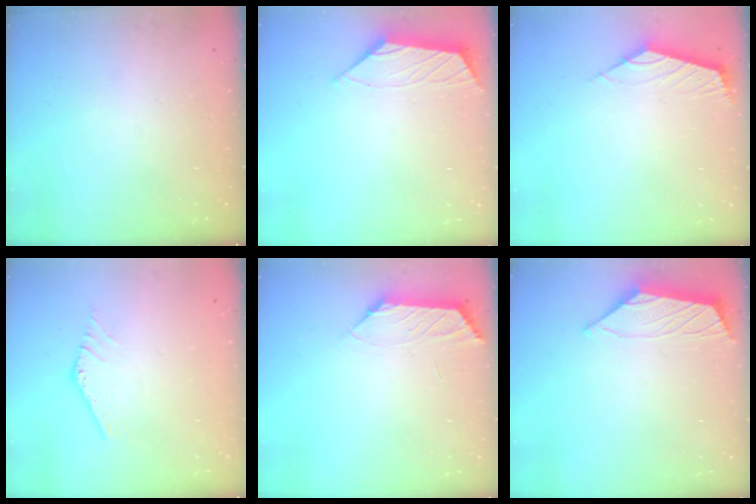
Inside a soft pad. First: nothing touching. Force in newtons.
{"total": 1.1, "press": 0.9, "slide": 0.5}
{"total": 2.6, "press": 2.6, "slide": 0.7}
{"total": 0.7, "press": 0.7, "slide": 0.3}
{"total": 1.2, "press": 1.2, "slide": 0.4}
{"total": 2.0, "press": 1.9, "slide": 0.7}